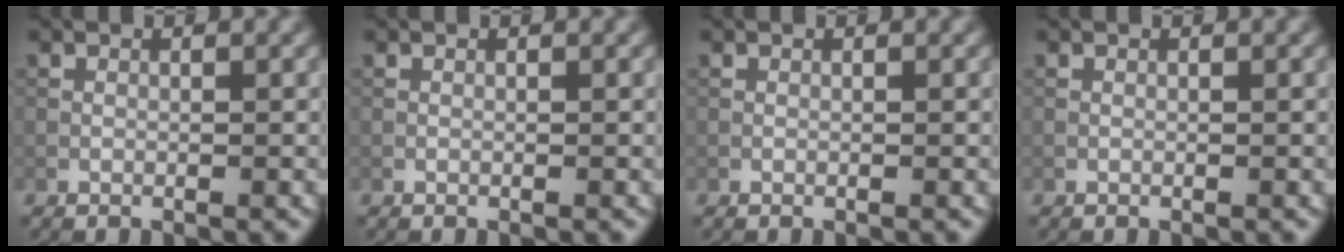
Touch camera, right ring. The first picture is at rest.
{"total": 0.0}
{"total": 0.0}
{"total": 0.0}